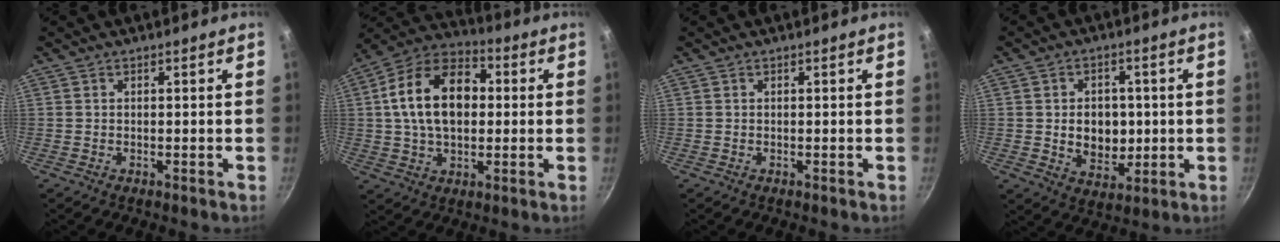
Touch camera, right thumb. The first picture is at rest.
{"total": 17.7, "force": [2.0, 11.7, 13.2], "torque": [-0.197, 0.027, 0.019]}
{"total": 0.0}
{"total": 9.4, "force": [0.1, 7.1, 6.1], "torque": [-0.064, -0.007, 0.011]}